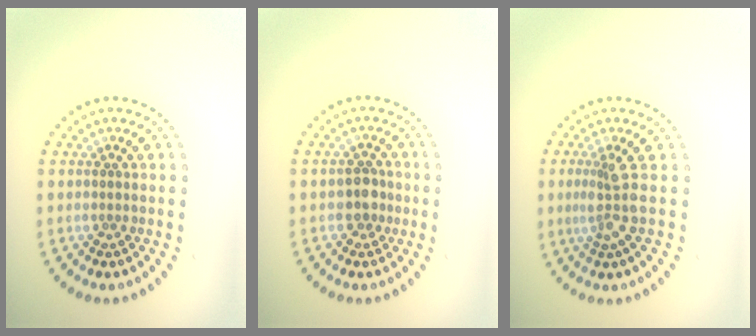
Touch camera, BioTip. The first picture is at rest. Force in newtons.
{"total": 2.0, "press": 1.8, "slide": 0.9}
{"total": 2.5, "press": 1.9, "slide": 1.6}